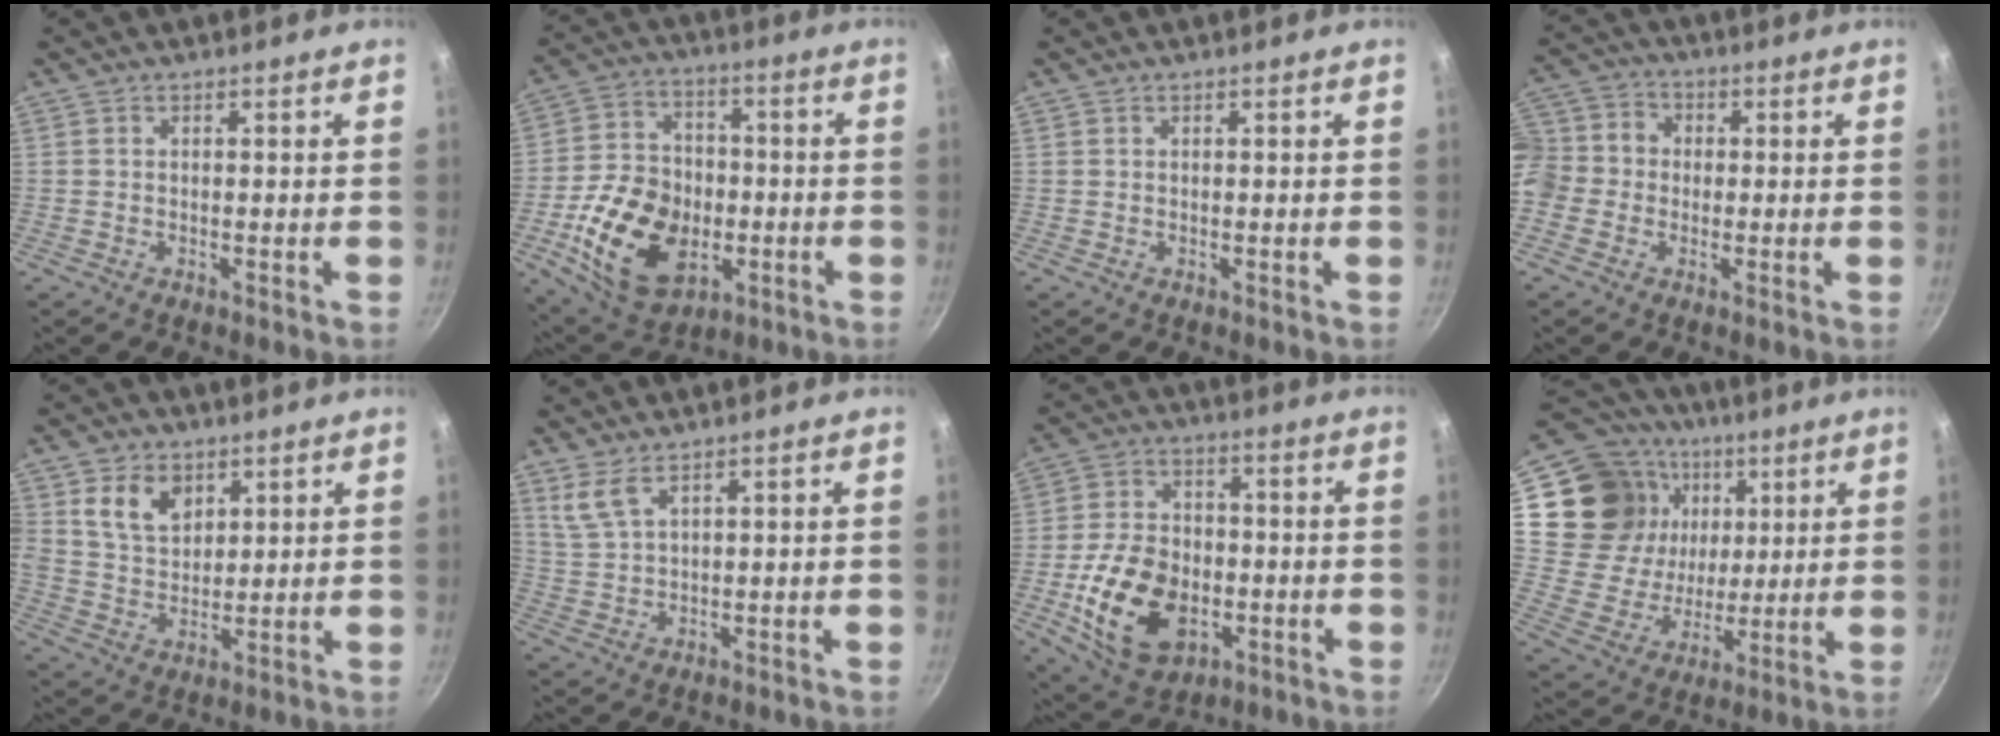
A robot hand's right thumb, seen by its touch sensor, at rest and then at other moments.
{"total": 18.5, "force": [-4.6, 12.6, 12.8], "torque": [-0.215, 0.020, -0.069]}
{"total": 0.0}
{"total": 11.5, "force": [-0.8, 10.2, 5.2], "torque": [-0.098, 0.036, -0.034]}
{"total": 9.0, "force": [3.9, 6.4, 5.0], "torque": [-0.071, -0.020, 0.072]}
{"total": 4.3, "force": [3.0, 1.5, 2.8], "torque": [-0.058, -0.017, 0.070]}
{"total": 18.0, "force": [-4.4, 12.3, 12.4], "torque": [-0.207, 0.019, -0.065]}
{"total": 20.9, "force": [7.7, 17.1, 9.2], "torque": [-0.154, -0.007, 0.146]}